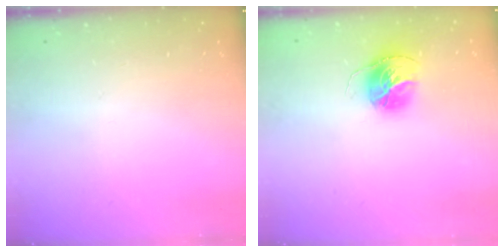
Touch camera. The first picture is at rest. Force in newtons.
{"total": 13.9, "press": 13.8, "slide": 1.4}